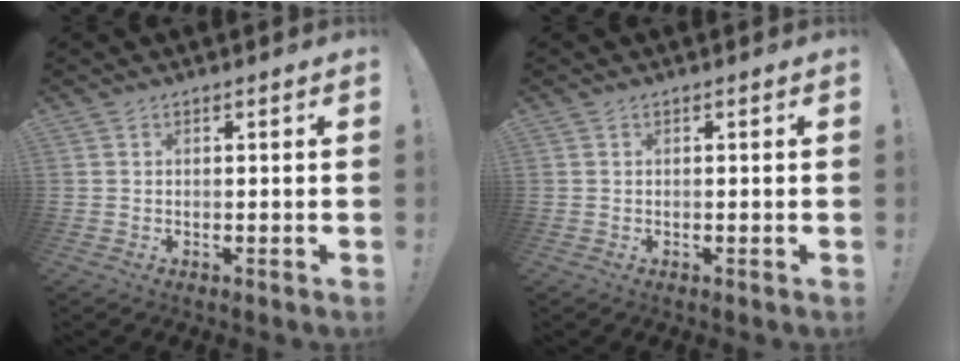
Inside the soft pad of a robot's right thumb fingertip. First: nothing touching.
{"total": 0.0}